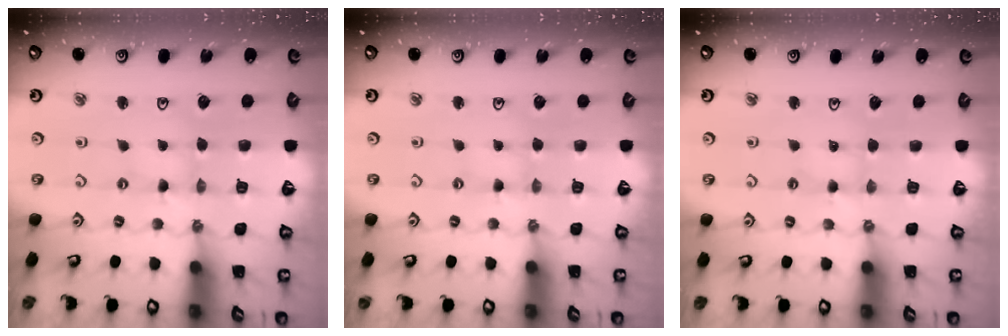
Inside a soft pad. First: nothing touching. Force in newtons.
{"total": 1.5, "press": 1.5, "slide": 0.2}
{"total": 1.9, "press": 1.9, "slide": 0.3}